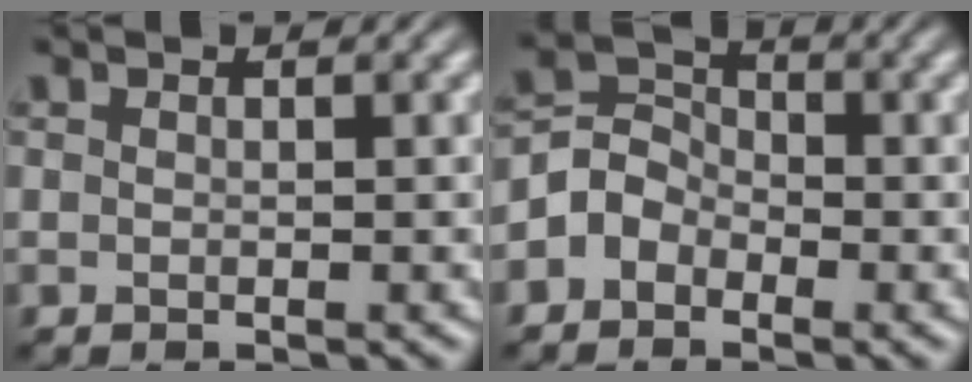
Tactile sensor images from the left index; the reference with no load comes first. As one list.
[{"total": 2.9, "force": [-1.6, 2.2, 0.9], "torque": [-0.017, 0.012, -0.039]}]